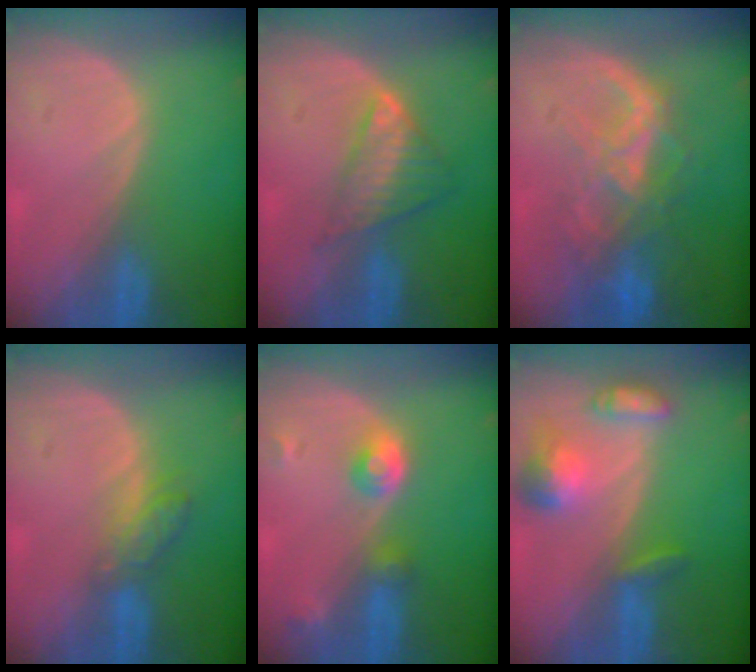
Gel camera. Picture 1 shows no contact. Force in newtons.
{"total": 6.1, "press": 5.4, "slide": 2.7}
{"total": 8.9, "press": 7.5, "slide": 4.7}
{"total": 4.3, "press": 4.1, "slide": 1.5}
{"total": 4.5, "press": 4.1, "slide": 1.8}
{"total": 7.1, "press": 6.5, "slide": 2.7}